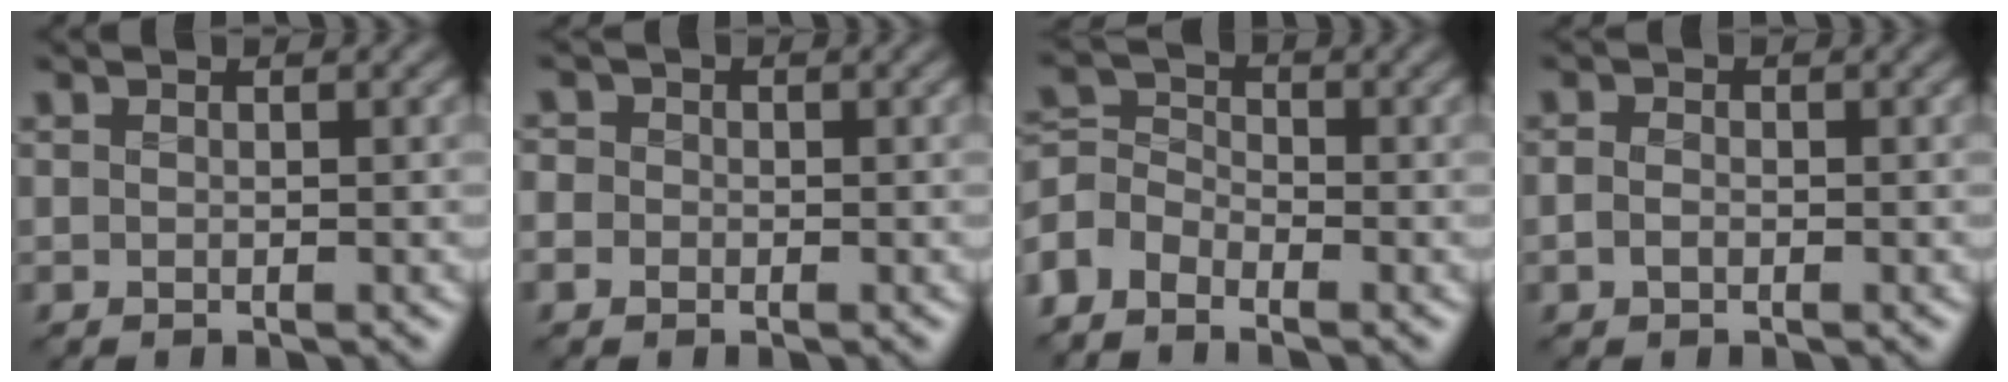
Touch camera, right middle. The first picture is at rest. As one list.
[{"total": 1.9, "force": [-0.2, 1.8, 0.7], "torque": [0.000, 0.007, -0.014]}, {"total": 4.0, "force": [-2.8, 2.2, 1.7], "torque": [-0.037, 0.004, -0.071]}, {"total": 1.2, "force": [-0.3, 0.8, 0.7], "torque": [-0.016, 0.000, -0.009]}]